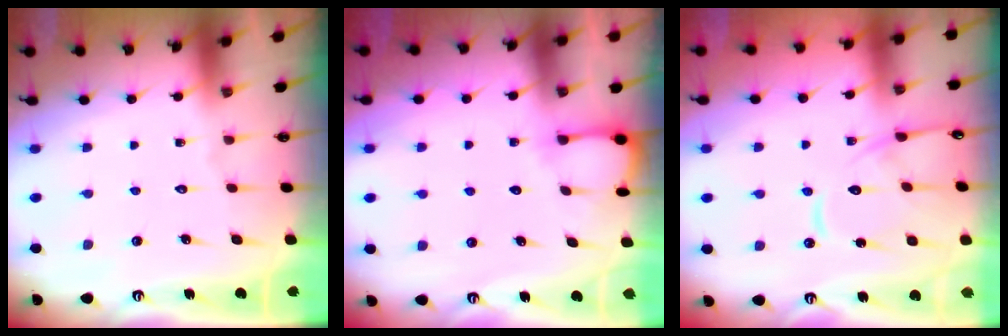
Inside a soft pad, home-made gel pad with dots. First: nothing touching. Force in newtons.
{"total": 3.3, "press": 3.2, "slide": 0.3}
{"total": 11.5, "press": 11.5, "slide": 0.6}